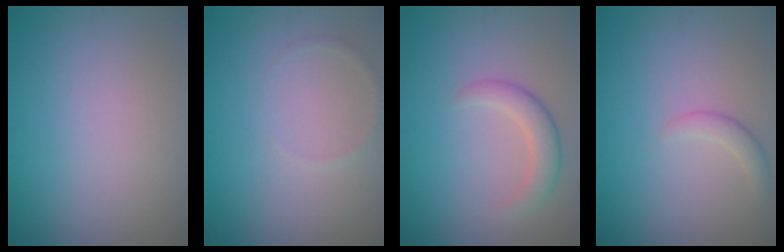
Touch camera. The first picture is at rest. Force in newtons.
{"total": 0.7, "press": 0.7, "slide": 0.0}
{"total": 2.7, "press": 2.7, "slide": 0.2}
{"total": 1.4, "press": 1.4, "slide": 0.1}